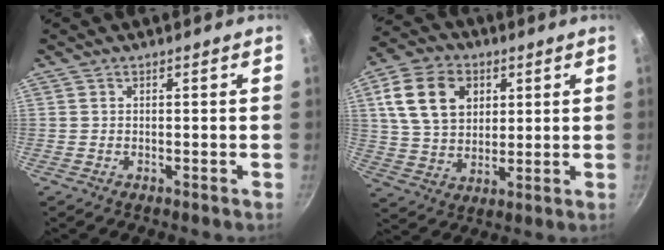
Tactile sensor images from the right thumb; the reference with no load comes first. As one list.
[{"total": 14.3, "force": [4.4, 10.4, 8.7], "torque": [-0.139, -0.003, 0.078]}]